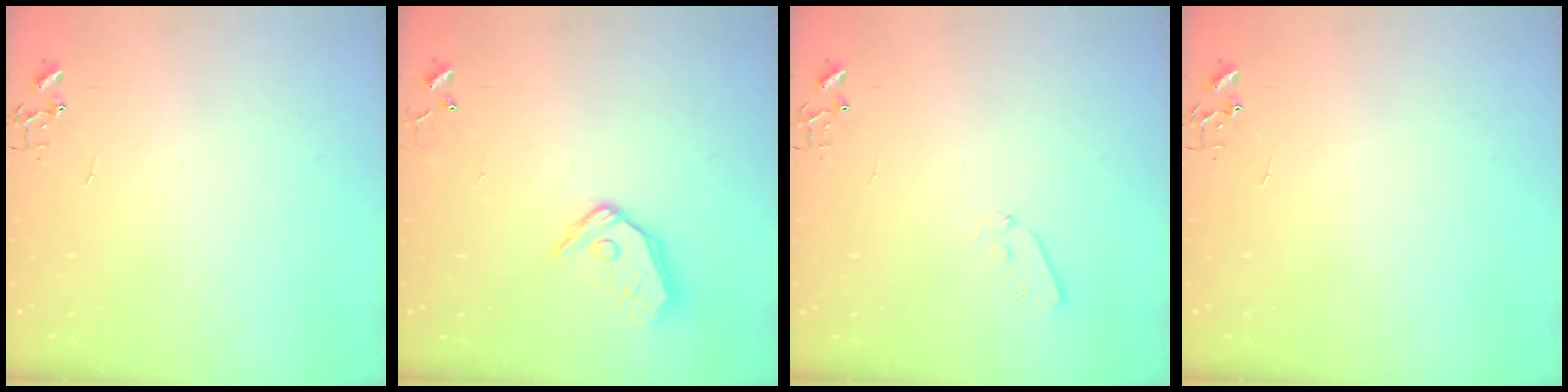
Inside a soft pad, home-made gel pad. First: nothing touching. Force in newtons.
{"total": 12.4, "press": 12.2, "slide": 2.1}
{"total": 4.9, "press": 4.8, "slide": 0.7}
{"total": 0.0}